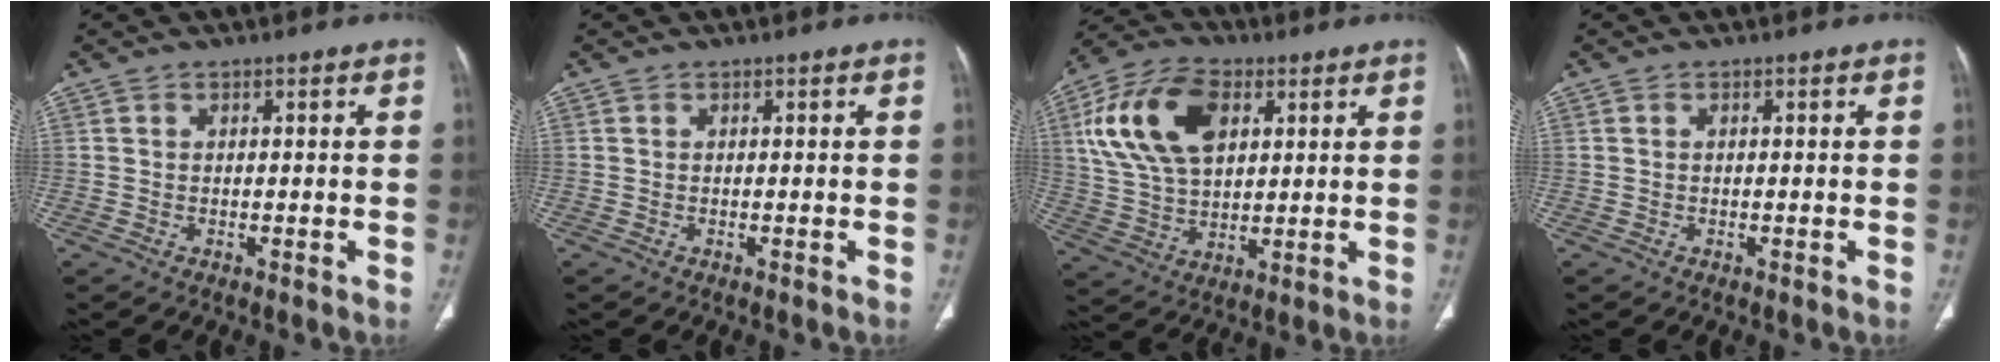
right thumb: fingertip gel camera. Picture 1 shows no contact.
{"total": 0.0}
{"total": 17.6, "force": [5.7, 10.6, 12.8], "torque": [-0.231, 0.001, 0.107]}
{"total": 0.0}